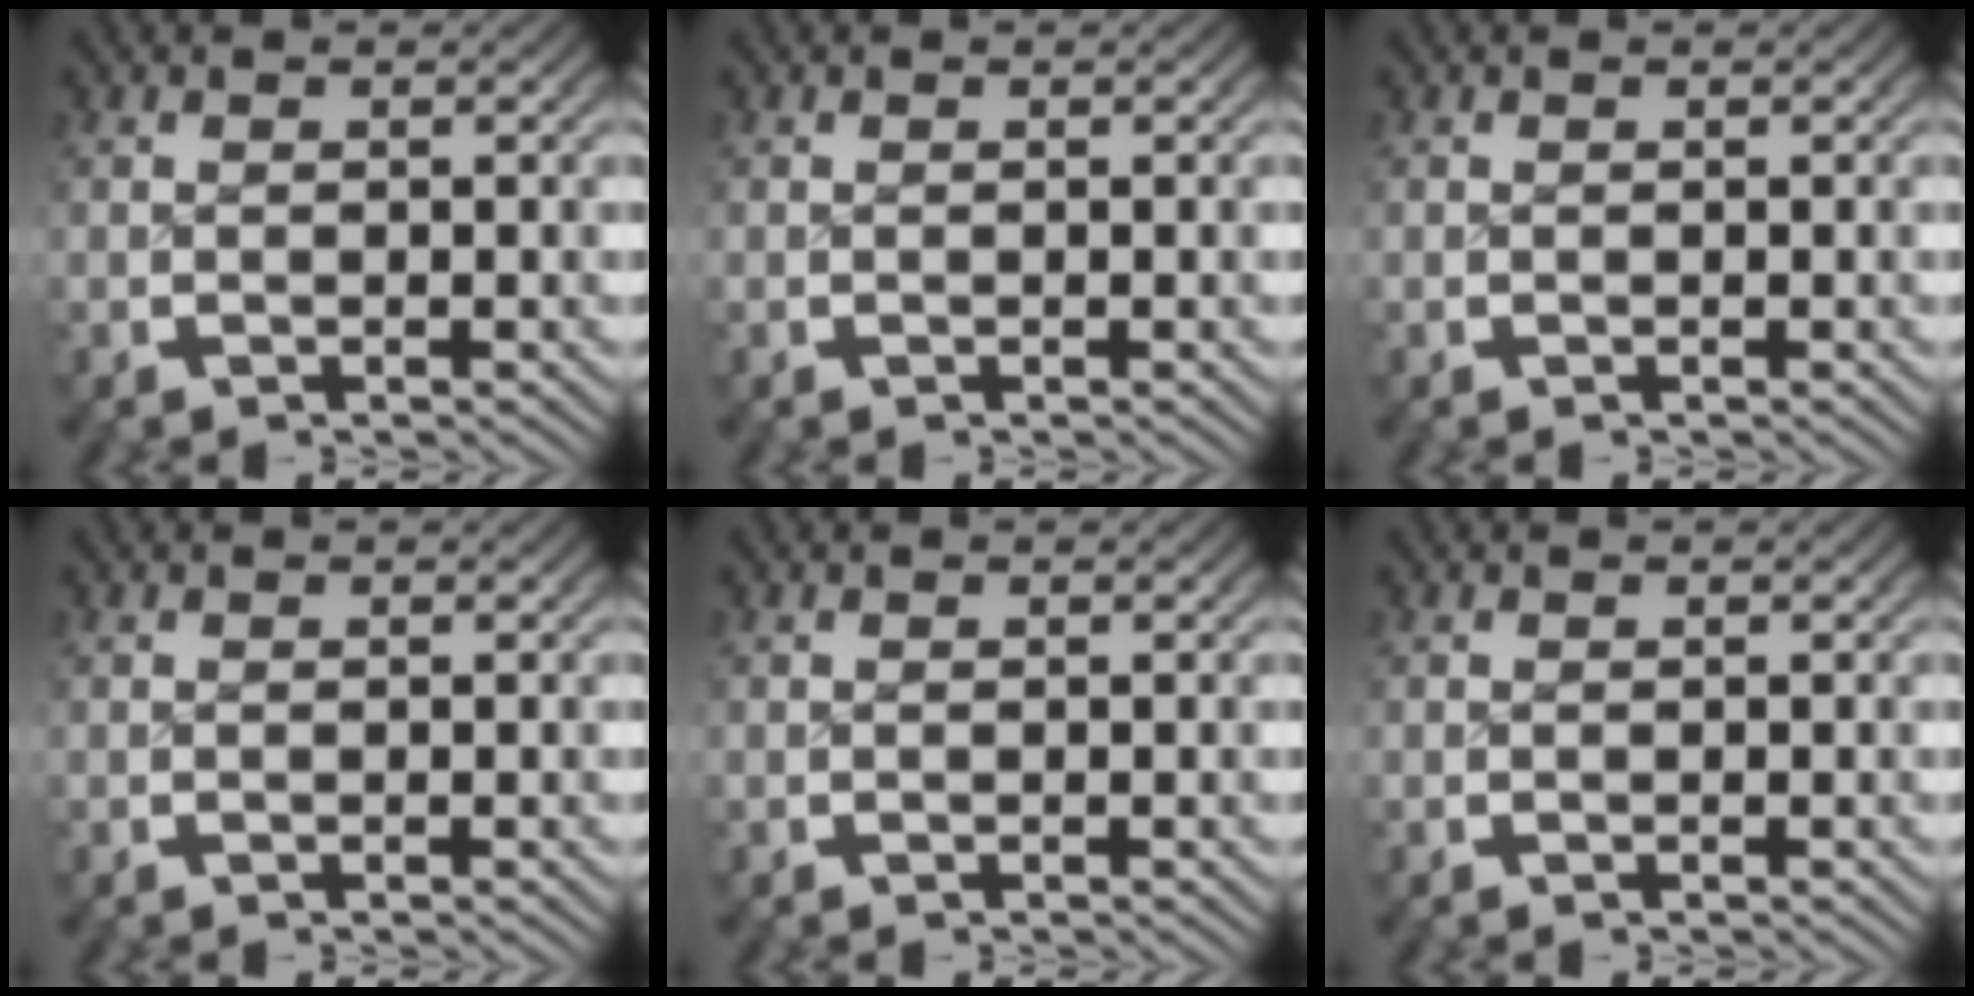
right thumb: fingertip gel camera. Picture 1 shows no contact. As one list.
[{"total": 0.0}, {"total": 0.0}, {"total": 0.0}, {"total": 0.0}, {"total": 0.0}]